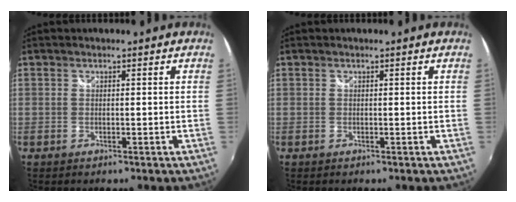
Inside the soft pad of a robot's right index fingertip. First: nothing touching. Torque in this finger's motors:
{"motor_torque": [0.00, 0.00, 0.00, 0.00]}